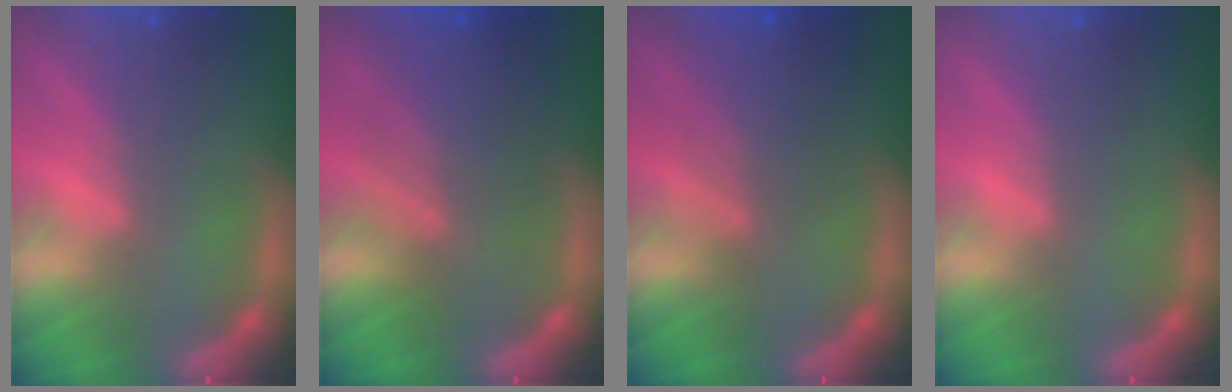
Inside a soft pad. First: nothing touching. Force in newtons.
{"total": 7.5}
{"total": 5.1}
{"total": 0.0}